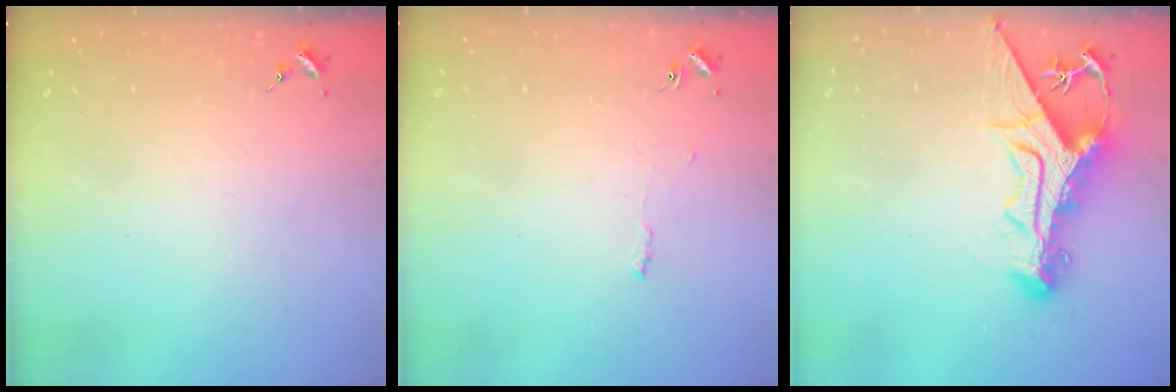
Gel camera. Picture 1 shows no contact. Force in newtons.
{"total": 4.0, "press": 3.9, "slide": 0.6}
{"total": 14.5, "press": 14.4, "slide": 1.2}